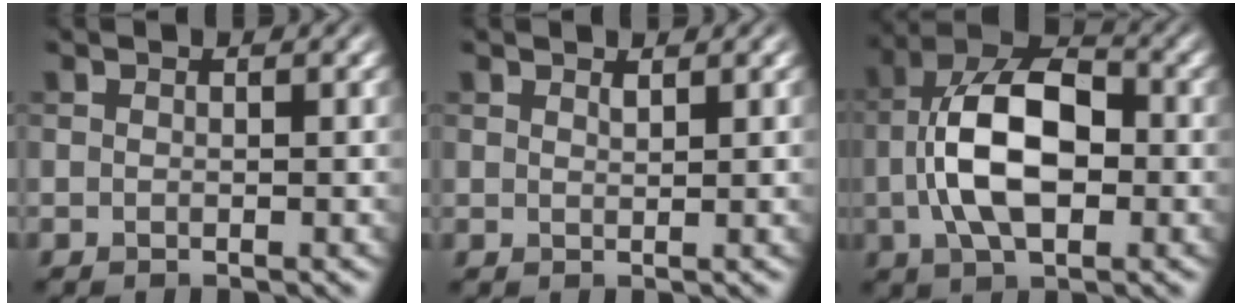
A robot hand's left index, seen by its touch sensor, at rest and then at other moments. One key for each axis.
{"total": 1.2, "fx": 0.9, "fy": 0.7, "fz": 0.4, "tx": -0.010, "ty": -0.002, "tz": 0.019}
{"total": 9.1, "fx": -0.7, "fy": 4.8, "fz": 7.7, "tx": -0.146, "ty": 0.017, "tz": -0.023}